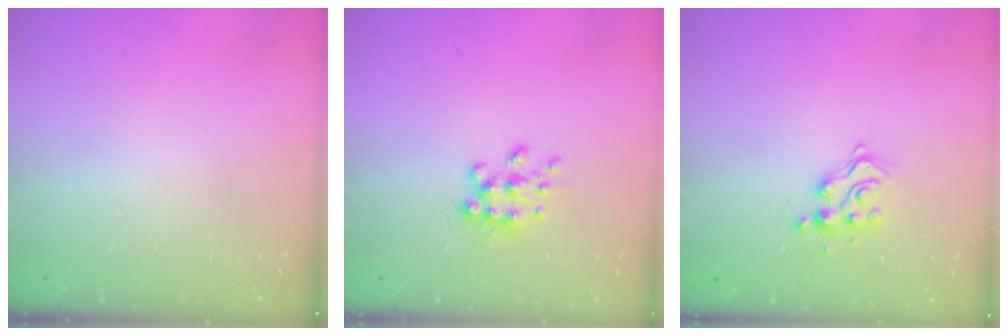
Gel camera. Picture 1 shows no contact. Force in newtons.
{"total": 8.4, "press": 8.3, "slide": 0.6}
{"total": 9.7, "press": 9.7, "slide": 0.7}